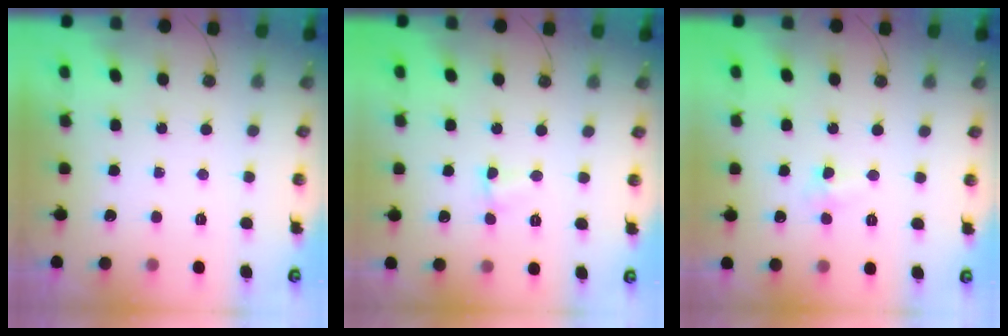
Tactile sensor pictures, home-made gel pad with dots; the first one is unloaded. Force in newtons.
{"total": 2.0, "press": 1.9, "slide": 0.5}
{"total": 3.8, "press": 3.7, "slide": 0.6}